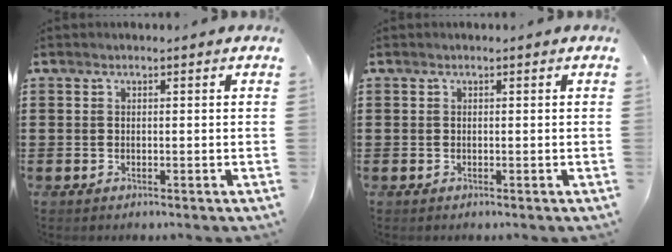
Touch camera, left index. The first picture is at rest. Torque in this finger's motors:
{"motor_torque": [0.00, 0.01, -0.01, 0.01]}